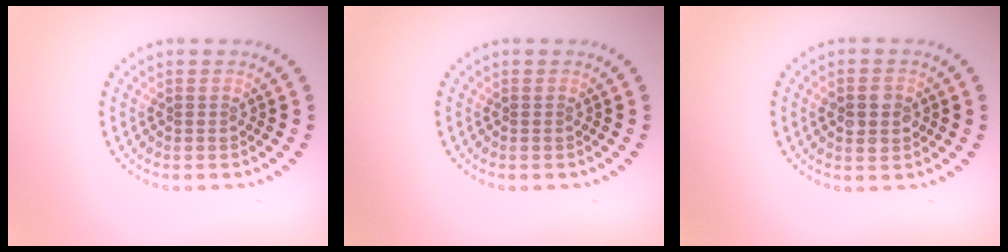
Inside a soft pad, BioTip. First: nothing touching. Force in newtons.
{"total": 0.0}
{"total": 2.8, "press": 2.8, "slide": 0.2}